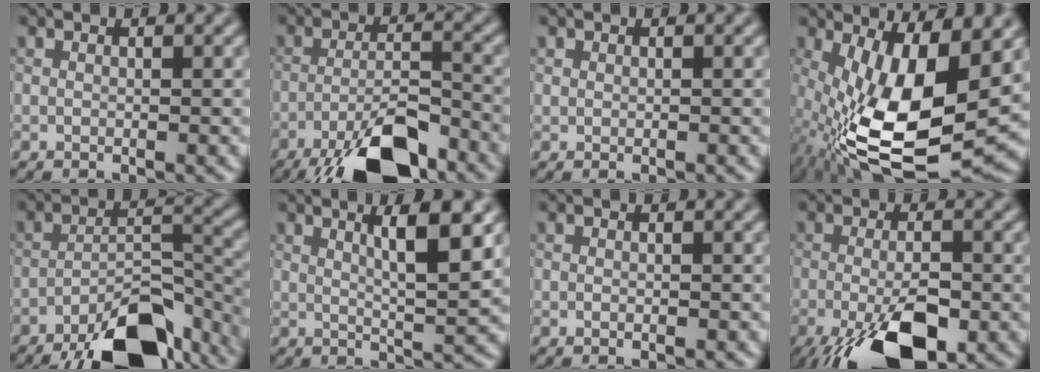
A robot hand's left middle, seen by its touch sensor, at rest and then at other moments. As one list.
[{"total": 9.1, "force": [-6.3, 2.0, 6.2], "torque": [-0.115, -0.004, -0.101]}, {"total": 0.5, "force": [-0.1, -0.3, -0.4], "torque": [-0.002, -0.001, 0.009]}, {"total": 15.1, "force": [-1.9, 6.1, 13.7], "torque": [-0.261, -0.025, -0.012]}, {"total": 11.2, "force": [-8.6, 2.9, 6.5], "torque": [-0.115, 0.000, -0.133]}, {"total": 4.8, "force": [1.4, 0.6, 4.5], "torque": [-0.068, -0.003, 0.036]}, {"total": 0.5, "force": [-0.5, -0.2, -0.1], "torque": [-0.001, 0.000, -0.001]}, {"total": 9.2, "force": [-4.6, 2.5, 7.6], "torque": [-0.143, -0.013, -0.063]}]